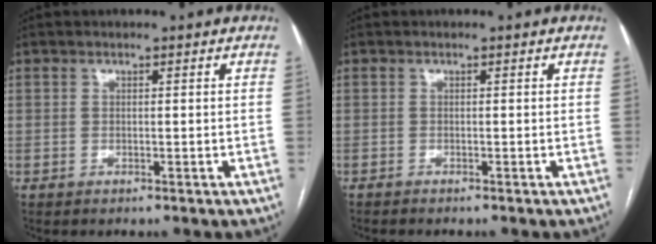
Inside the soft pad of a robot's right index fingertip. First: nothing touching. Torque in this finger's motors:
{"motor_torque": [0.01, 0.15, 0.08, 0.01]}